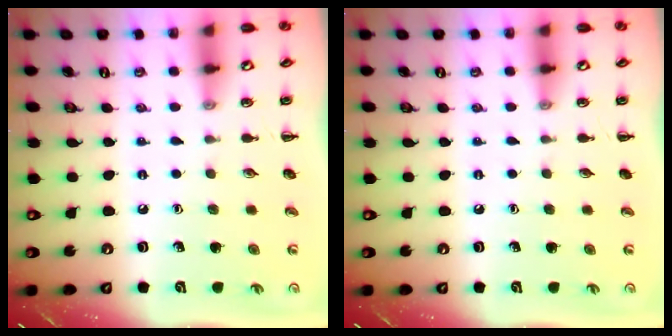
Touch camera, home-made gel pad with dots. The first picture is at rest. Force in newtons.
{"total": 0.0}